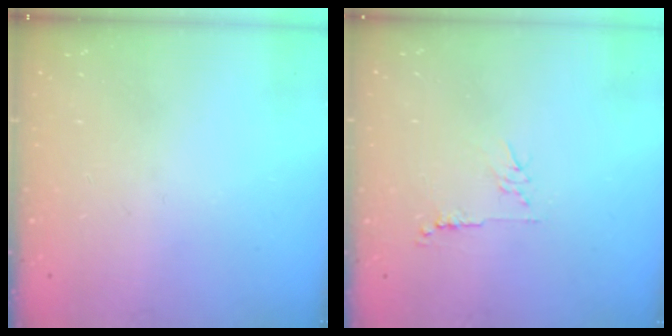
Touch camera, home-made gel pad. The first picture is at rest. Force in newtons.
{"total": 5.5, "press": 5.5, "slide": 0.7}